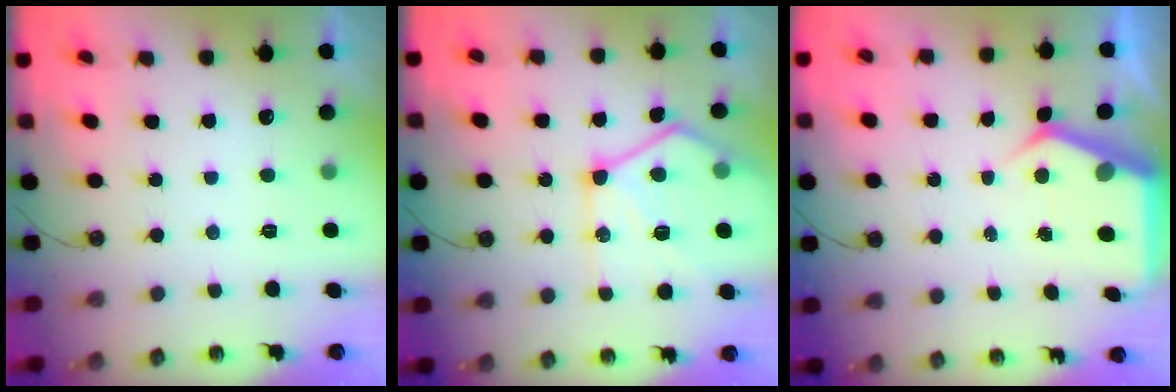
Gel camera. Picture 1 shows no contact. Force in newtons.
{"total": 18.1, "press": 18.0, "slide": 2.0}
{"total": 5.8, "press": 5.7, "slide": 0.8}